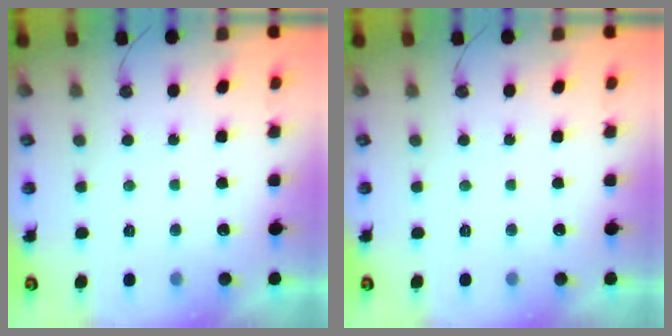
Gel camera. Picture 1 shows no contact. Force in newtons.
{"total": 0.0}